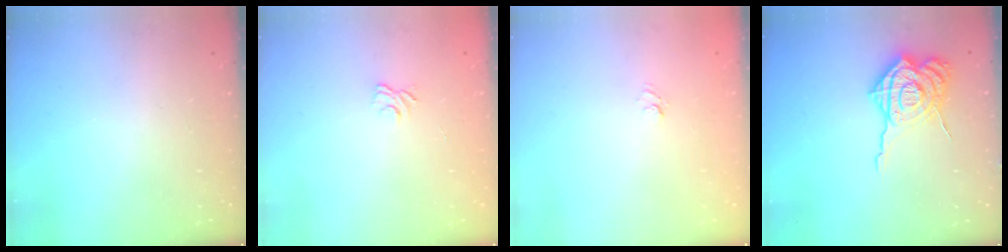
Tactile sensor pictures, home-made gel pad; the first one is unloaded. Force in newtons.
{"total": 3.3, "press": 3.0, "slide": 1.3}
{"total": 3.6, "press": 3.4, "slide": 1.1}
{"total": 16.1, "press": 16.0, "slide": 1.7}